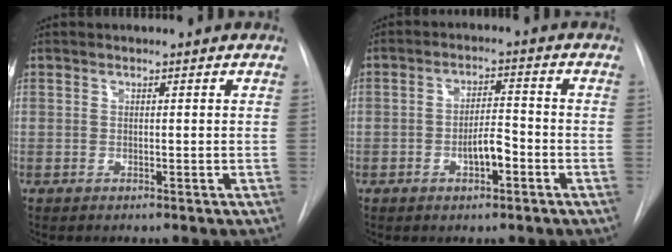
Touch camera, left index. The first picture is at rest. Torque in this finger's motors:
{"motor_torque": [0.21, 0.10, 0.10, 0.04]}